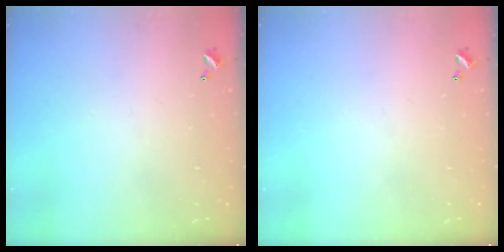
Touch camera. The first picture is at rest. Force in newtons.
{"total": 0.0}